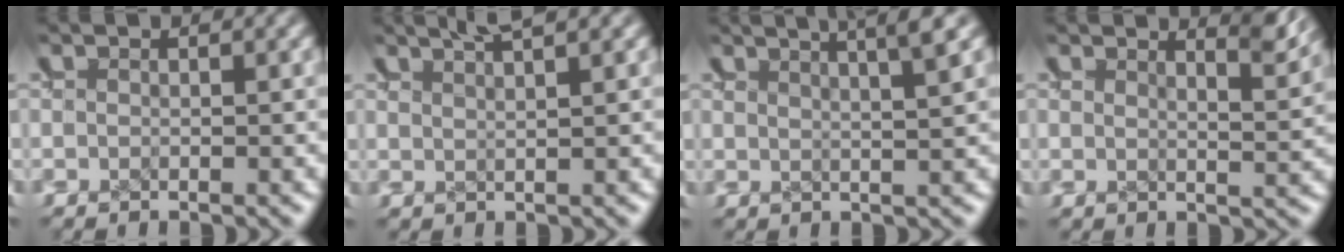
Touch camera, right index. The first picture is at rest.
{"total": 2.7, "force": [2.5, -0.6, 0.7], "torque": [-0.006, 0.007, 0.044]}
{"total": 5.6, "force": [4.3, 1.1, 3.4], "torque": [-0.030, 0.020, 0.063]}
{"total": 3.2, "force": [2.9, -0.3, 1.4], "torque": [-0.018, -0.005, 0.049]}